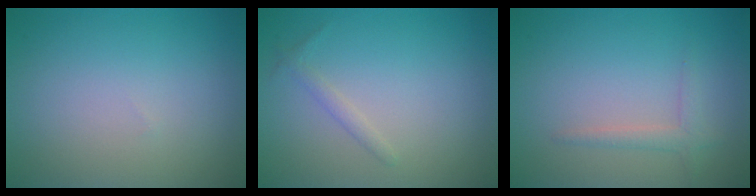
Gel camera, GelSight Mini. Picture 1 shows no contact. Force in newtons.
{"total": 0.9, "press": 0.9, "slide": 0.1}
{"total": 1.4, "press": 1.4, "slide": 0.1}